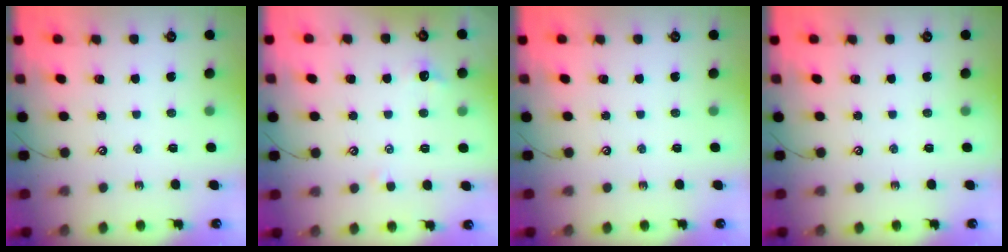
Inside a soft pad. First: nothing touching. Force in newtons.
{"total": 0.8, "press": 0.5, "slide": 0.7}
{"total": 0.0}
{"total": 0.0}